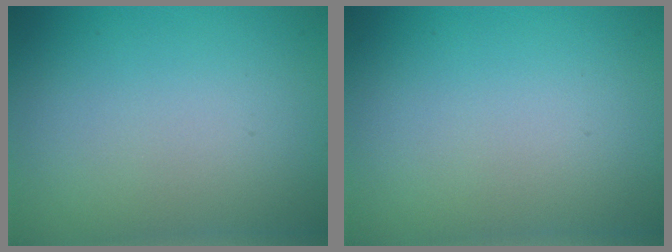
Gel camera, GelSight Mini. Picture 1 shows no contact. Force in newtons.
{"total": 0.0}